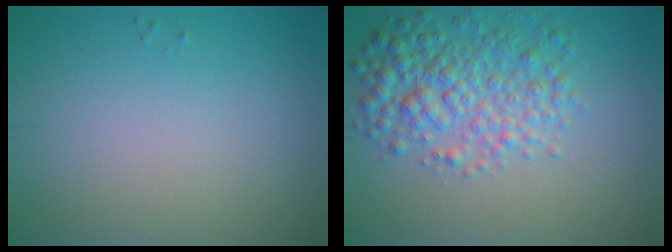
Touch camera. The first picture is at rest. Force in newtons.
{"total": 5.2, "press": 5.2, "slide": 0.1}